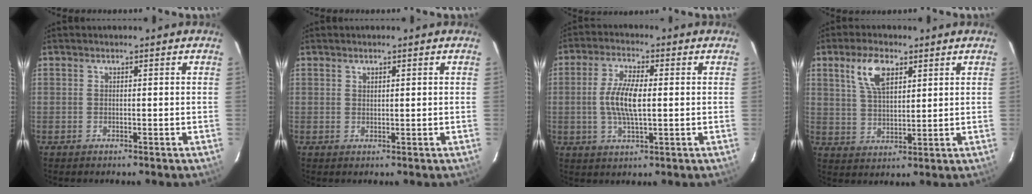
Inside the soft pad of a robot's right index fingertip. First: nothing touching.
{"total": 0.9, "force": [0.6, 0.4, 0.5], "torque": [-0.007, 0.002, 0.012]}
{"total": 8.2, "force": [0.1, 2.8, 7.7], "torque": [-0.156, 0.002, 0.000]}
{"total": 8.1, "force": [4.1, 3.8, 5.8], "torque": [-0.112, 0.013, 0.081]}